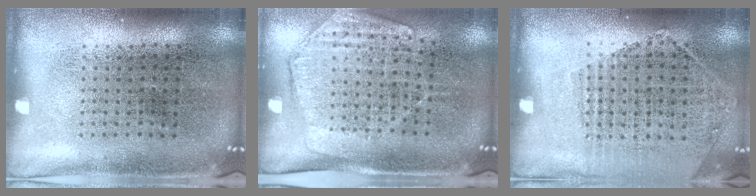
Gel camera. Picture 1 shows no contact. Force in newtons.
{"total": 1.7, "press": 1.4, "slide": 0.9}
{"total": 1.0, "press": 0.9, "slide": 0.5}